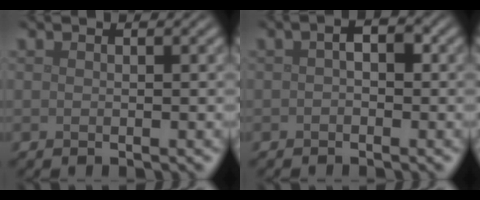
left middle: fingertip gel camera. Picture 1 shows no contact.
{"total": 1.7, "force": [-0.1, 0.9, 1.4], "torque": [-0.020, 0.004, -0.005]}